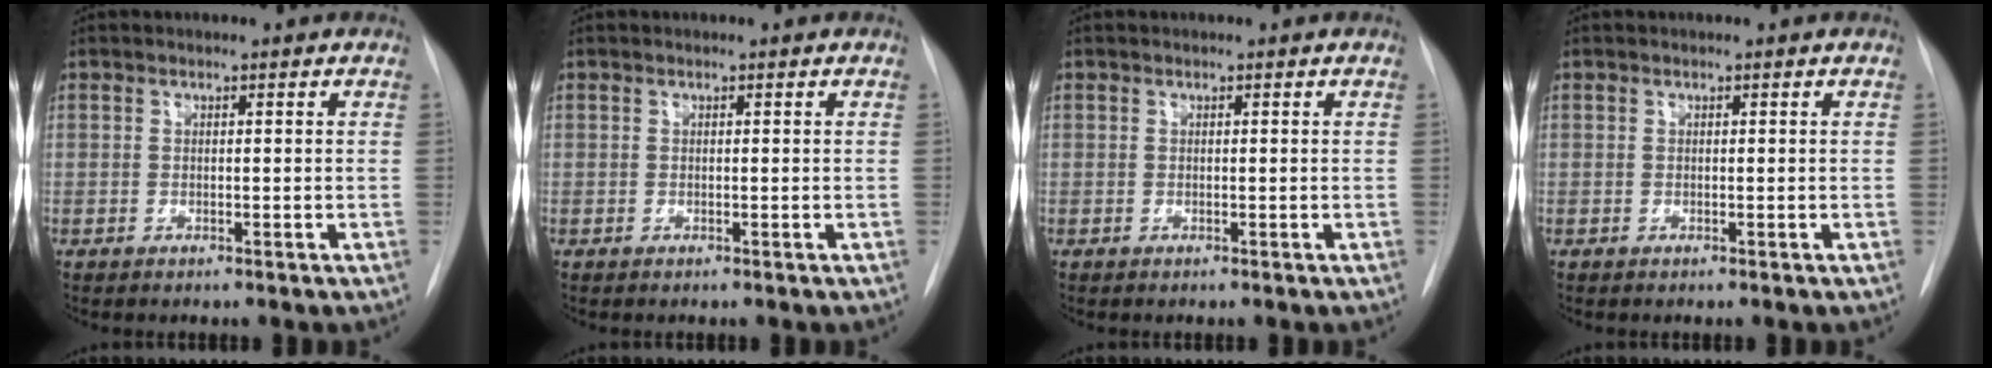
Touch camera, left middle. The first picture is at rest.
{"total": 0.0}
{"total": 0.0}
{"total": 0.0}